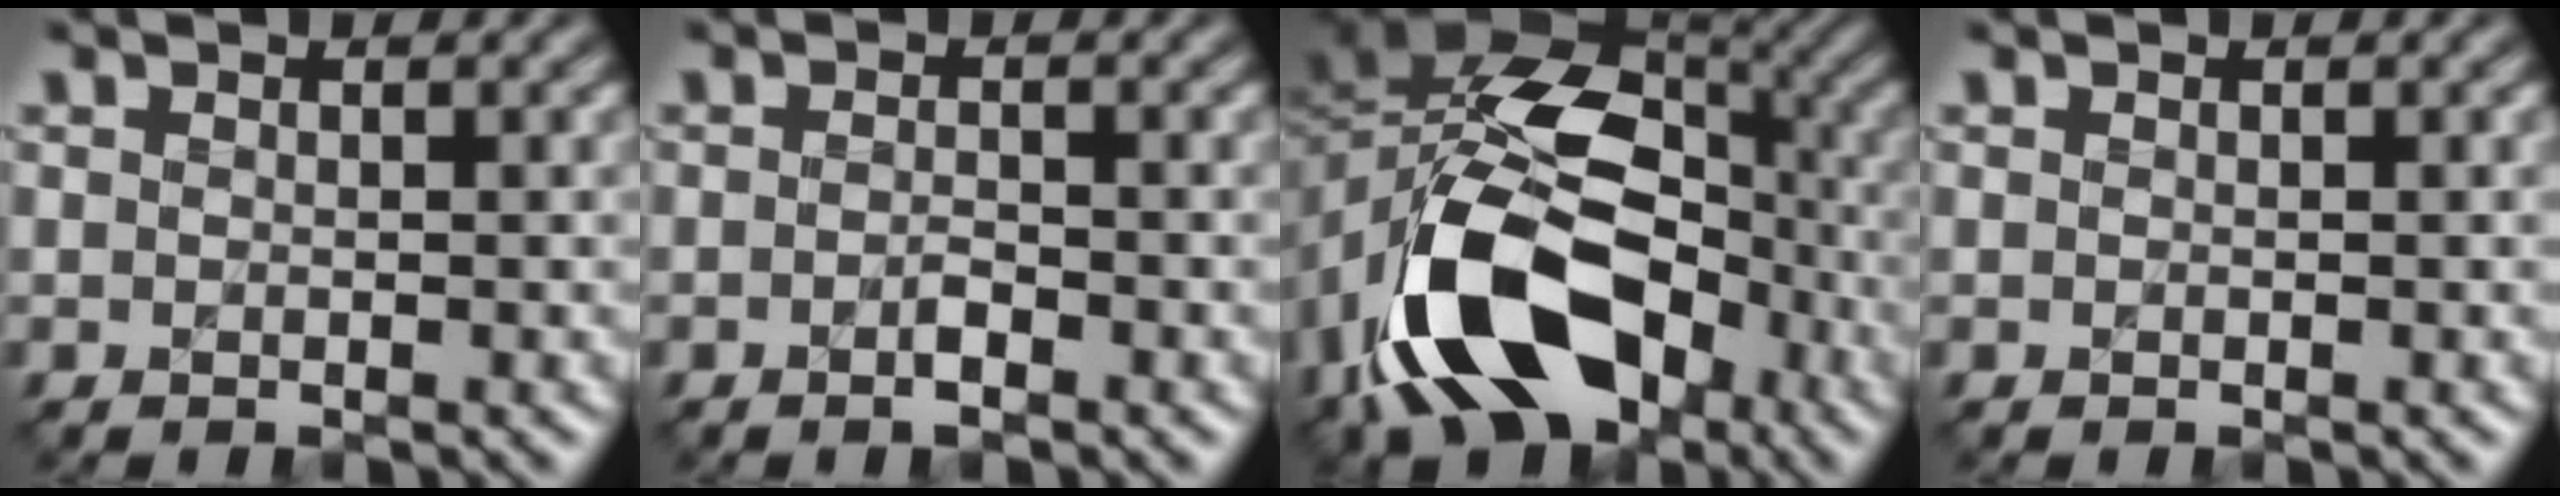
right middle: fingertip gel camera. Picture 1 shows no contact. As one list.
[{"total": 0.9, "force": [-0.6, 0.2, 0.7], "torque": [-0.016, 0.004, -0.012]}, {"total": 15.9, "force": [-6.1, 10.7, 10.1], "torque": [-0.174, -0.009, -0.112]}, {"total": 0.0}]